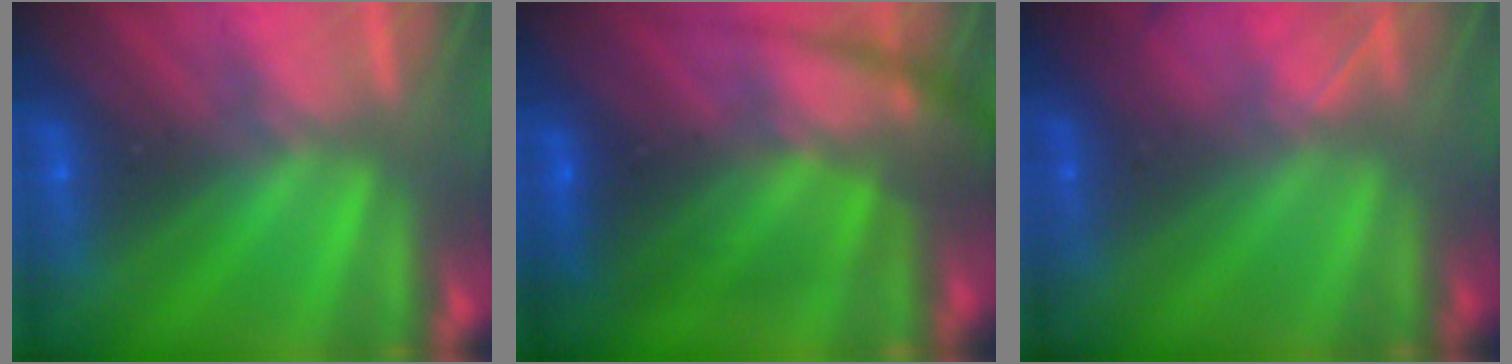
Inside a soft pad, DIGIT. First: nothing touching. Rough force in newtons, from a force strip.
{"total": 6.9}
{"total": 1.3}